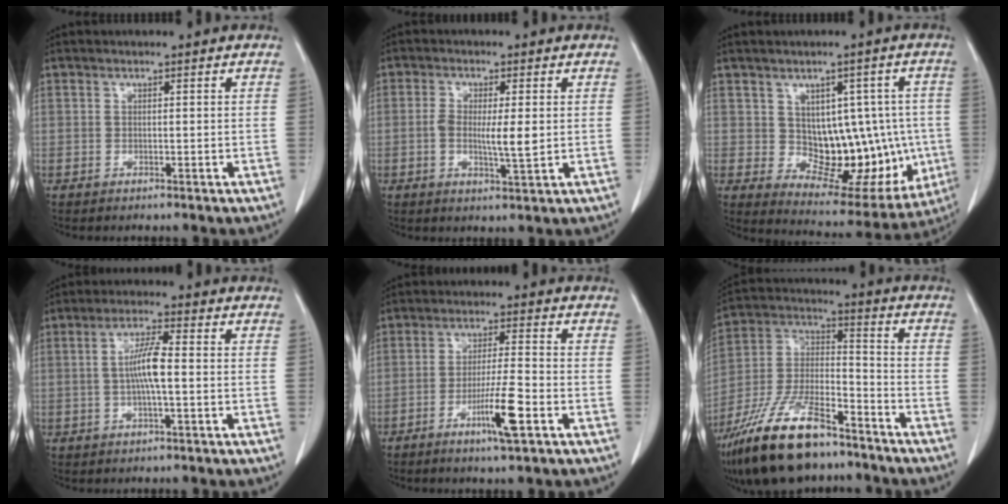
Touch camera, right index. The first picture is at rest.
{"total": 5.4, "force": [-0.2, 1.1, 5.3], "torque": [-0.095, -0.007, -0.003]}
{"total": 14.3, "force": [-0.4, 8.3, 11.6], "torque": [-0.129, 0.019, 0.024]}
{"total": 6.0, "force": [-0.1, 0.6, 5.9], "torque": [-0.115, 0.004, -0.005]}
{"total": 7.4, "force": [-3.3, -0.1, 6.6], "torque": [-0.119, -0.010, -0.059]}
{"total": 18.3, "force": [-13.1, 5.5, 11.6], "torque": [-0.253, -0.010, -0.241]}